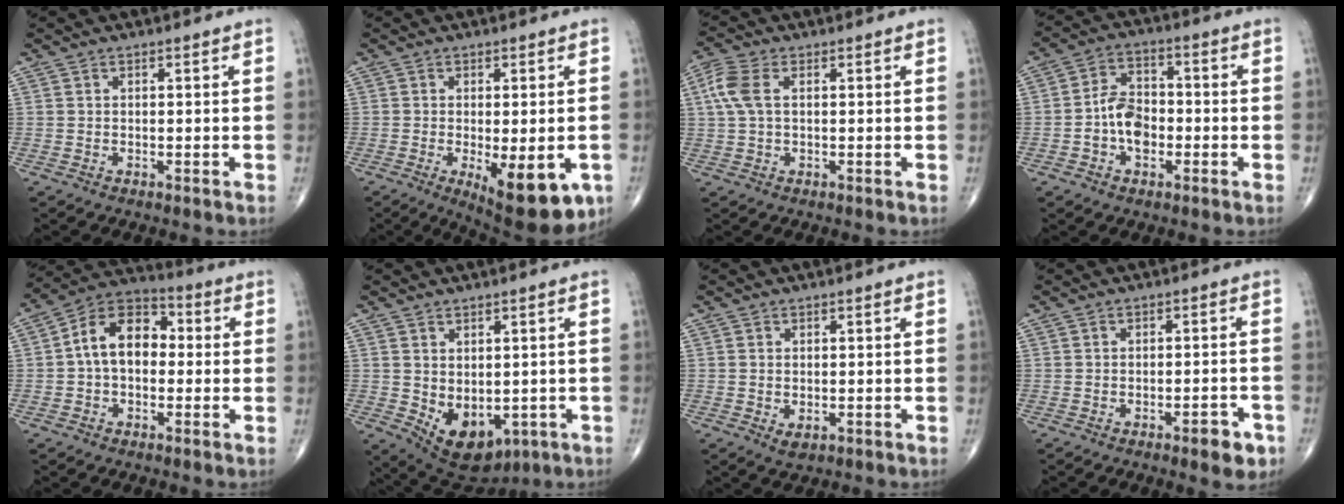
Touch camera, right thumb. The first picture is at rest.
{"total": 13.5, "force": [-4.8, 5.1, 11.5], "torque": [-0.137, -0.012, -0.054]}
{"total": 5.8, "force": [1.3, 3.2, 4.7], "torque": [-0.133, 0.019, 0.024]}
{"total": 7.9, "force": [-1.9, 5.4, 5.5], "torque": [-0.079, 0.024, -0.046]}
{"total": 11.6, "force": [0.3, 7.8, 8.5], "torque": [-0.121, 0.036, -0.011]}
{"total": 10.5, "force": [-2.3, 6.8, 7.7], "torque": [-0.096, -0.007, -0.008]}
{"total": 2.0, "force": [-0.4, 1.3, 1.4], "torque": [-0.023, -0.004, -0.001]}
{"total": 4.8, "force": [-2.7, 1.7, 3.5], "torque": [-0.035, 0.015, -0.031]}